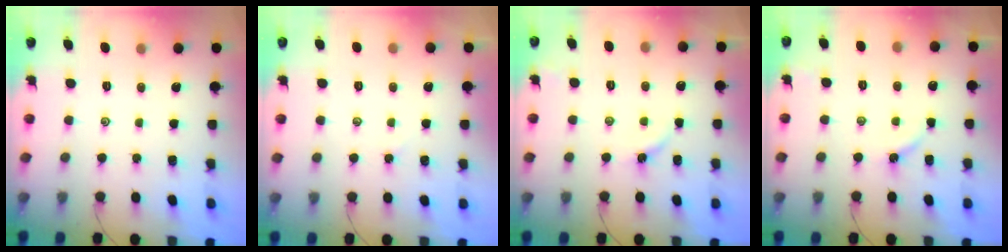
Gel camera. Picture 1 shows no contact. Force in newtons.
{"total": 1.8, "press": 1.7, "slide": 0.3}
{"total": 3.7, "press": 3.7, "slide": 0.5}
{"total": 3.8, "press": 3.7, "slide": 0.4}